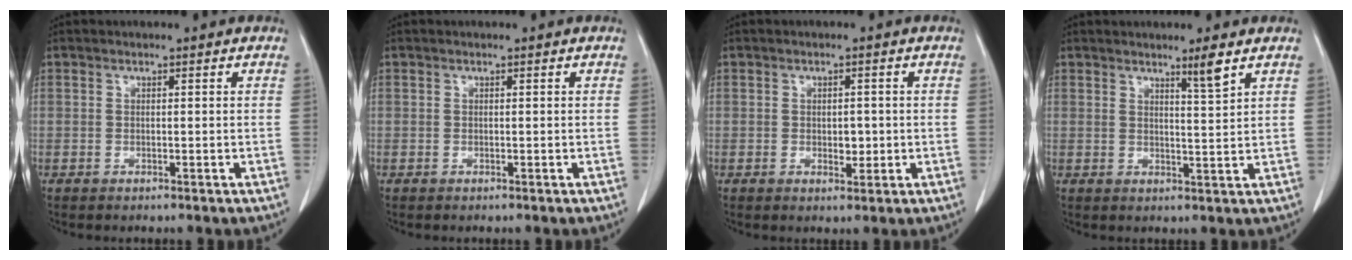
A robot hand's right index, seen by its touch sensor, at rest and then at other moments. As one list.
[{"total": 0.0}, {"total": 2.4, "force": [-0.2, 1.4, 1.9], "torque": [-0.024, 0.001, 0.005]}, {"total": 3.3, "force": [2.4, -0.6, 2.2], "torque": [-0.038, -0.007, 0.046]}]